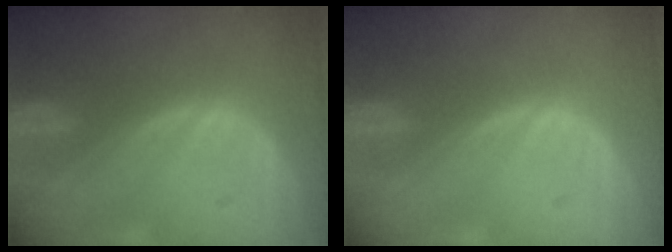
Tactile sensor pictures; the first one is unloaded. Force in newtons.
{"total": 0.0}